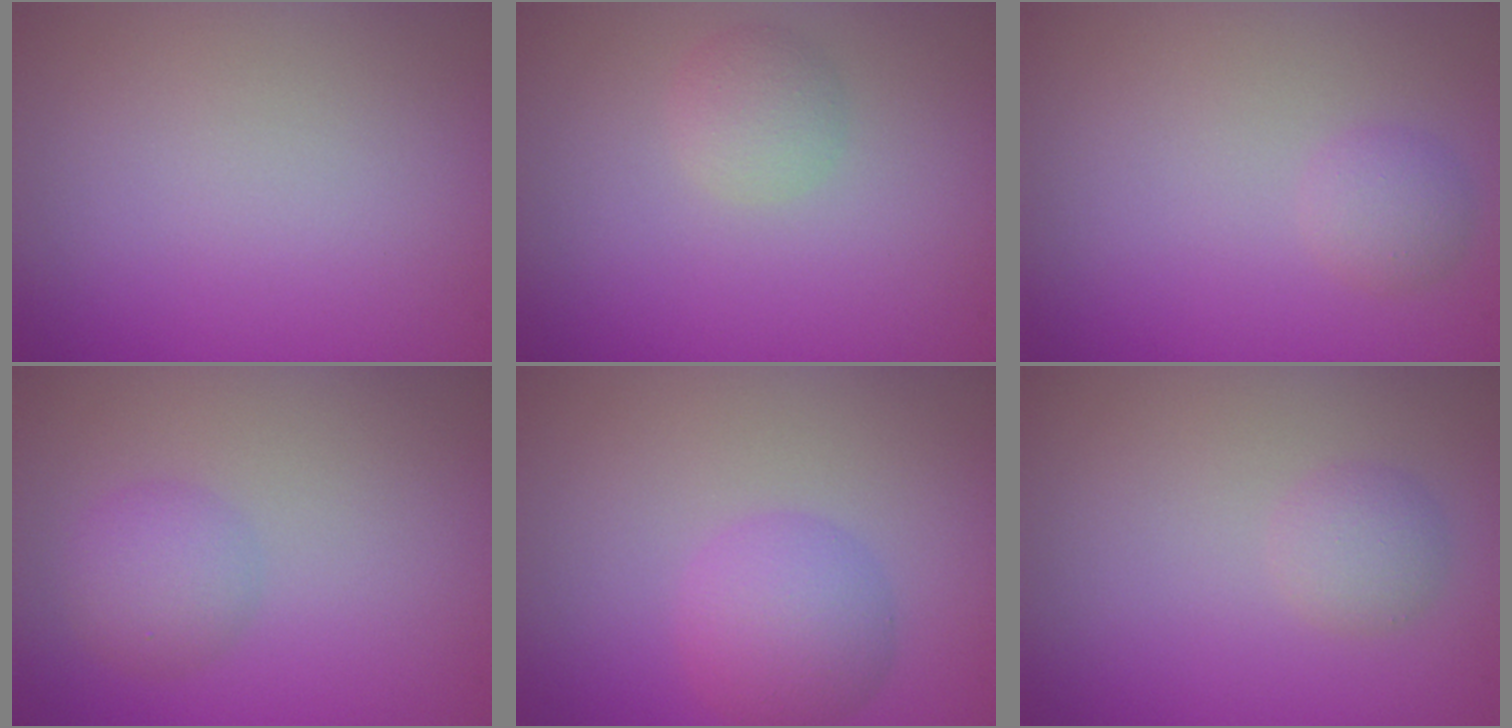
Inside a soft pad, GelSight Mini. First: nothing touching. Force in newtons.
{"total": 1.9, "press": 1.9, "slide": 0.1}
{"total": 1.4, "press": 1.4, "slide": 0.0}
{"total": 2.5, "press": 2.5, "slide": 0.1}
{"total": 3.7, "press": 3.7, "slide": 0.1}
{"total": 1.7, "press": 1.7, "slide": 0.1}